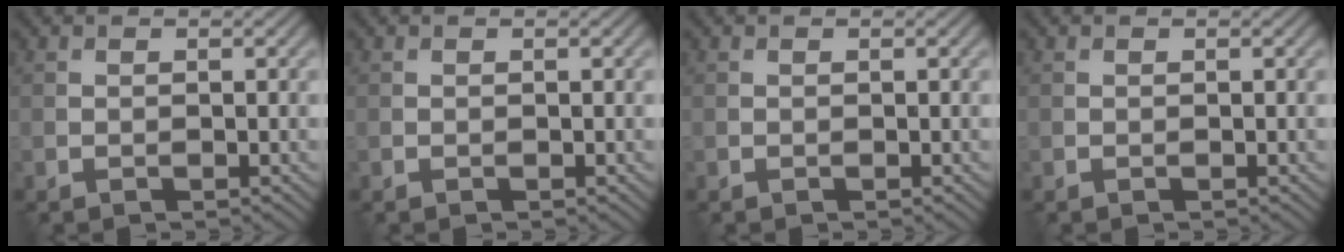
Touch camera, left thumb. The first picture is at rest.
{"total": 0.0}
{"total": 0.0}
{"total": 0.0}